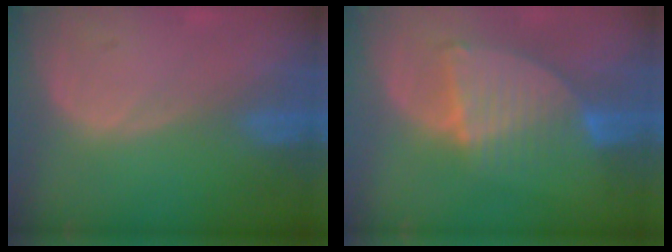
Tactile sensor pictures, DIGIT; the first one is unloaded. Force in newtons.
{"total": 7.3, "press": 6.8, "slide": 2.8}